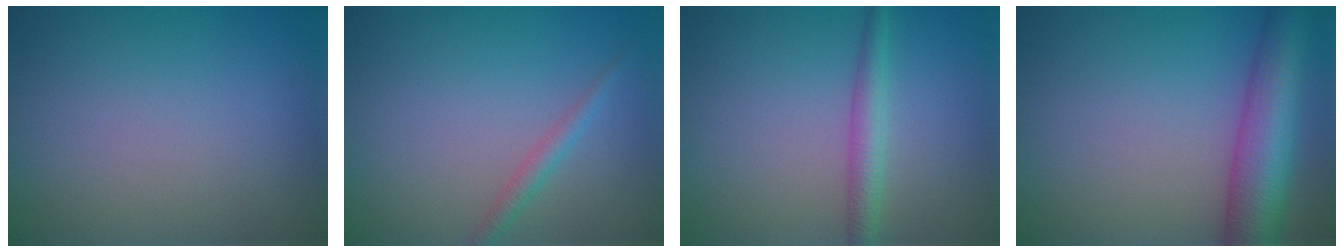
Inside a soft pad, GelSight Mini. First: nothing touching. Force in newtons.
{"total": 1.4, "press": 1.4, "slide": 0.1}
{"total": 2.3, "press": 2.3, "slide": 0.0}
{"total": 8.2, "press": 8.2, "slide": 0.3}